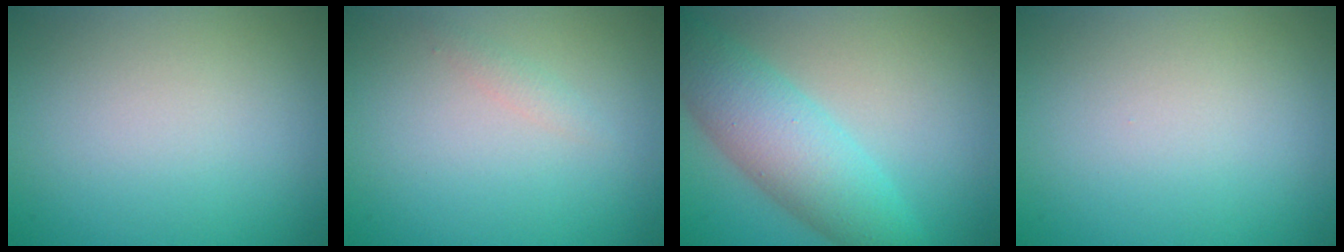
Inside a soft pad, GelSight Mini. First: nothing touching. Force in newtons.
{"total": 0.8, "press": 0.8, "slide": 0.1}
{"total": 6.4, "press": 6.4, "slide": 0.2}
{"total": 0.0}